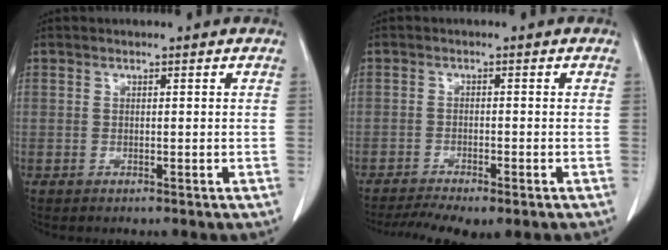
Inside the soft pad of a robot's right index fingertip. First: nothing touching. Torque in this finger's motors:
{"motor_torque": [0.68, -0.67, 0.23, 0.08]}